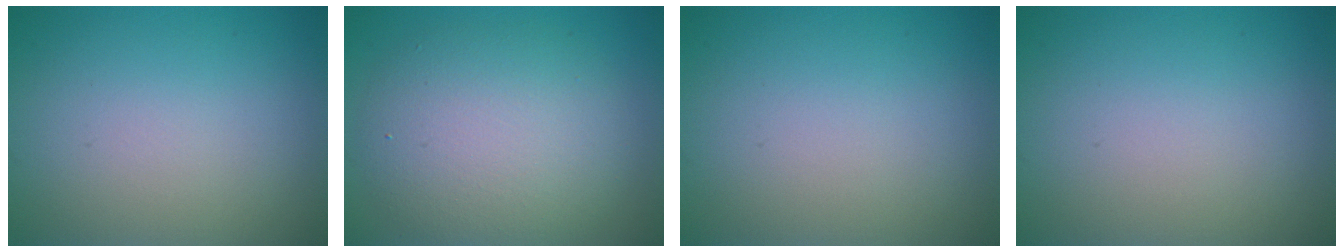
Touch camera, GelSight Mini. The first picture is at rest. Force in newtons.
{"total": 6.8, "press": 6.8, "slide": 0.4}
{"total": 0.0}
{"total": 0.0}